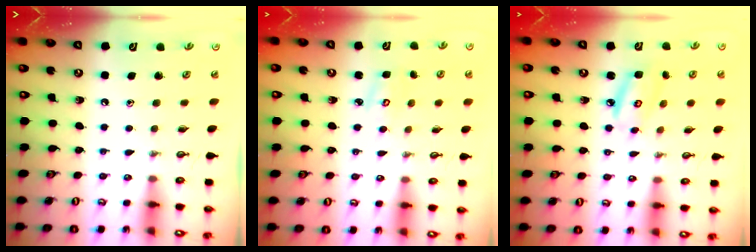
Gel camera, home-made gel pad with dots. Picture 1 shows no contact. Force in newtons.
{"total": 3.8, "press": 3.8, "slide": 0.4}
{"total": 5.9, "press": 5.9, "slide": 0.3}